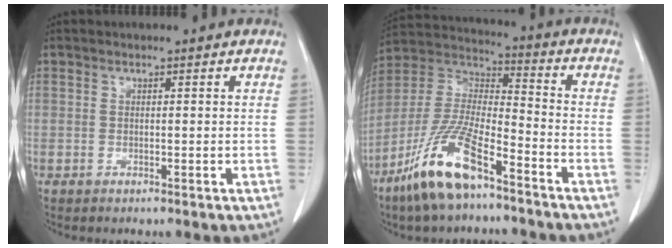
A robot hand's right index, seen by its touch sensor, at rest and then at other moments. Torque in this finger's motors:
{"motor_torque": [1.26, -0.88, 0.41, 0.21]}